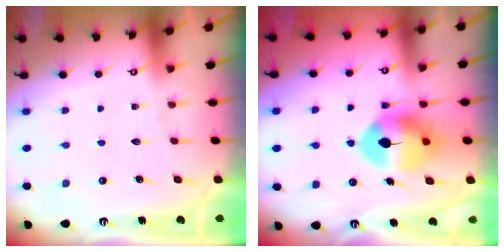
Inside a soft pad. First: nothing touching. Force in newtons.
{"total": 10.3, "press": 10.1, "slide": 1.7}